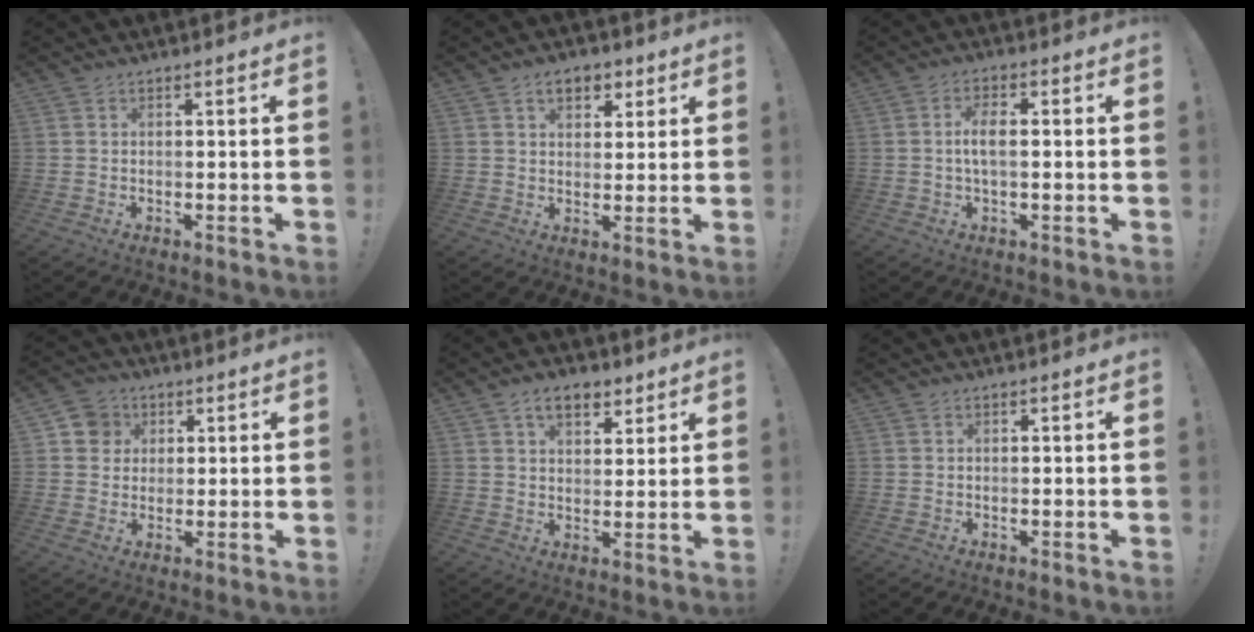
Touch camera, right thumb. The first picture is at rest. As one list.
[{"total": 7.3, "force": [3.6, 4.9, 4.0], "torque": [-0.049, -0.005, 0.064]}, {"total": 5.4, "force": [-0.1, 2.1, 5.0], "torque": [-0.092, 0.003, -0.004]}, {"total": 7.2, "force": [2.1, 6.7, 1.5], "torque": [-0.021, -0.004, 0.044]}, {"total": 8.2, "force": [4.8, 4.9, 4.4], "torque": [-0.058, -0.015, 0.086]}, {"total": 0.0}]